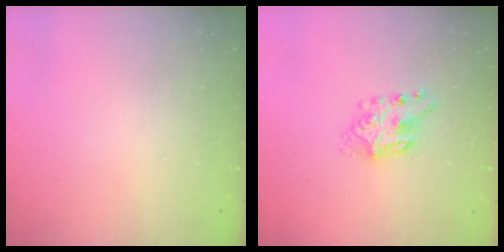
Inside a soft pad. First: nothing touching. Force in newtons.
{"total": 7.1, "press": 7.1, "slide": 0.2}